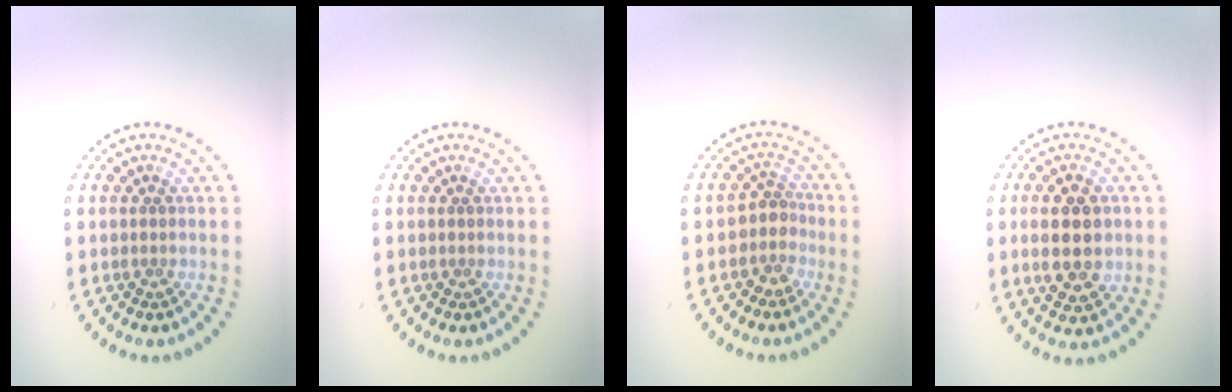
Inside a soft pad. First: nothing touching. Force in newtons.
{"total": 0.0}
{"total": 2.2, "press": 1.6, "slide": 1.5}
{"total": 4.6, "press": 4.6, "slide": 0.3}